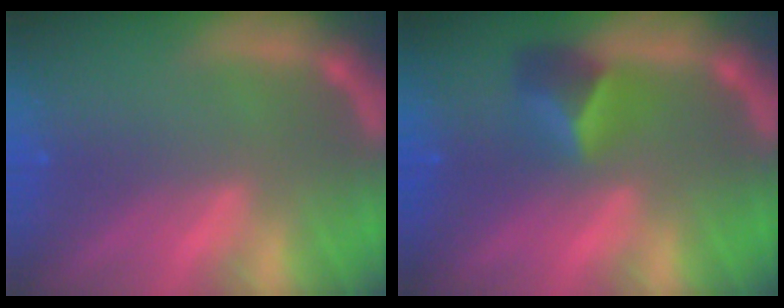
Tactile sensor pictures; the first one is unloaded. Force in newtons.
{"total": 3.4}